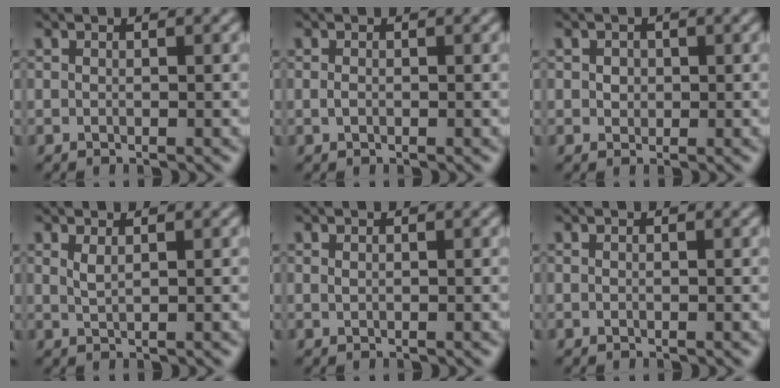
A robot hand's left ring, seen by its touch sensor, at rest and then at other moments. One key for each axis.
{"total": 0.5, "fx": -0.1, "fy": 0.3, "fz": 0.4, "tx": -0.011, "ty": -0.001, "tz": -0.001}
{"total": 1.1, "fx": 0.3, "fy": 1.0, "fz": 0.4, "tx": -0.002, "ty": -0.001, "tz": 0.004}
{"total": 1.0, "fx": 0.6, "fy": 0.3, "fz": 0.8, "tx": -0.019, "ty": -0.001, "tz": 0.013}
{"total": 0.0}
{"total": 0.0}